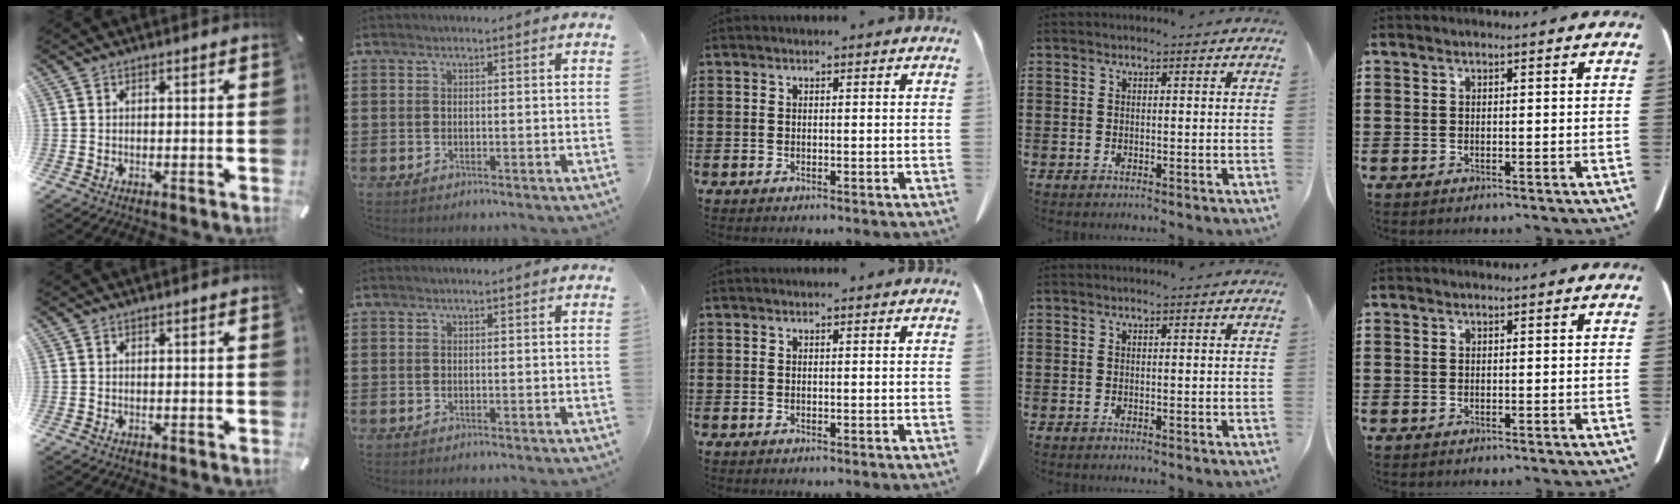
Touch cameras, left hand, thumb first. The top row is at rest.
{}